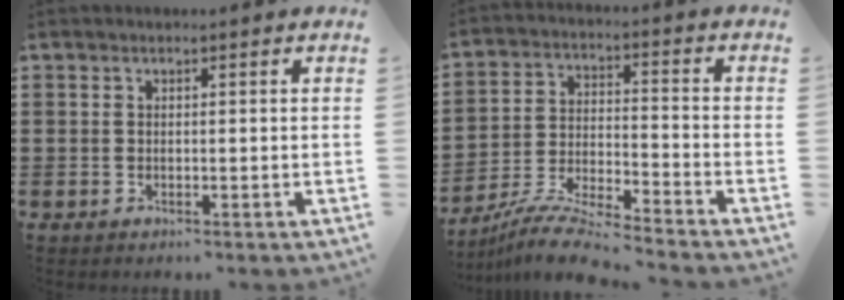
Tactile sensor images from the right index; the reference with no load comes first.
{"total": 8.5, "force": [-8.1, -0.1, 2.5], "torque": [-0.062, 0.001, -0.162]}